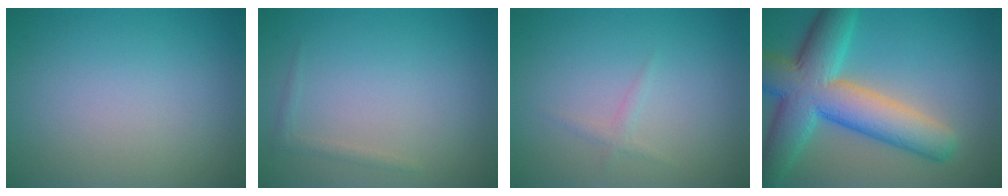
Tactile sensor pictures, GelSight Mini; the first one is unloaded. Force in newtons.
{"total": 0.8, "press": 0.8, "slide": 0.1}
{"total": 0.8, "press": 0.8, "slide": 0.1}
{"total": 10.4, "press": 10.4, "slide": 0.4}